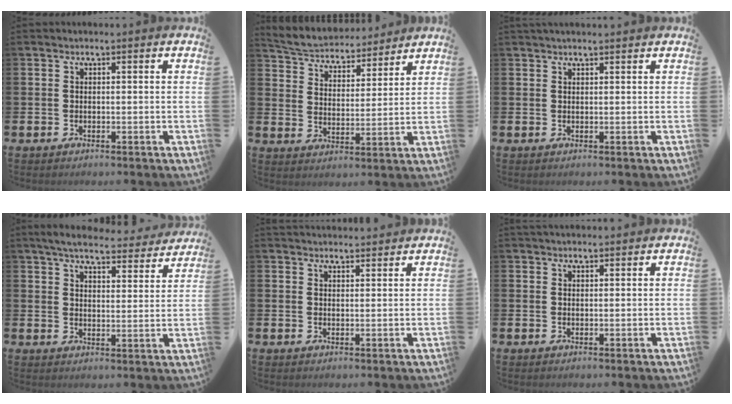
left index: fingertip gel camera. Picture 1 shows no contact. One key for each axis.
{"total": 5.2, "fx": 5.0, "fy": 1.2, "fz": 0.4, "tx": -0.041, "ty": -0.039, "tz": 0.085}
{"total": 1.1, "fx": 1.0, "fy": 0.1, "fz": 0.4, "tx": 0.001, "ty": -0.003, "tz": 0.017}
{"total": 6.0, "fx": 5.5, "fy": 1.0, "fz": 2.0, "tx": -0.049, "ty": -0.036, "tz": 0.093}
{"total": 2.6, "fx": 2.6, "fy": 0.3, "fz": 0.0, "tx": 0.004, "ty": -0.016, "tz": 0.045}
{"total": 1.6, "fx": 1.6, "fy": 0.3, "fz": 0.3, "tx": 0.002, "ty": -0.004, "tz": 0.026}